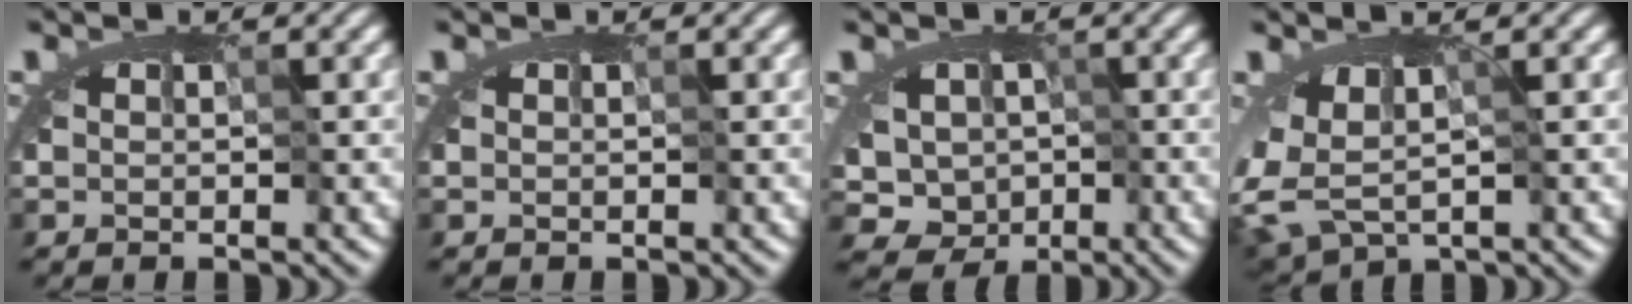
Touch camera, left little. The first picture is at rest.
{"total": 0.0}
{"total": 5.5, "force": [-1.4, 5.0, 1.7], "torque": [-0.002, 0.001, -0.030]}
{"total": 3.0, "force": [0.1, 1.5, 2.7], "torque": [-0.048, -0.003, 0.007]}